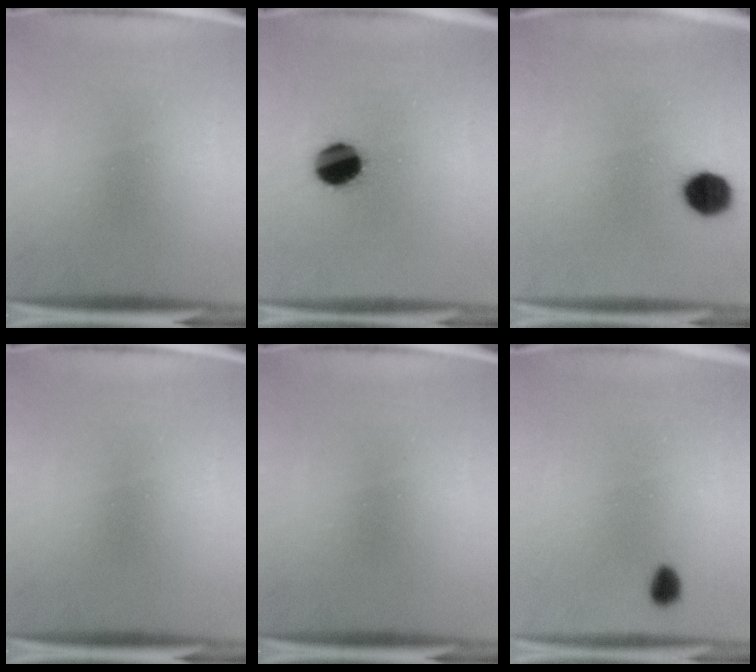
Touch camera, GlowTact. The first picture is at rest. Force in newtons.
{"total": 9.6}
{"total": 7.2}
{"total": 0.0}
{"total": 0.0}
{"total": 3.0}